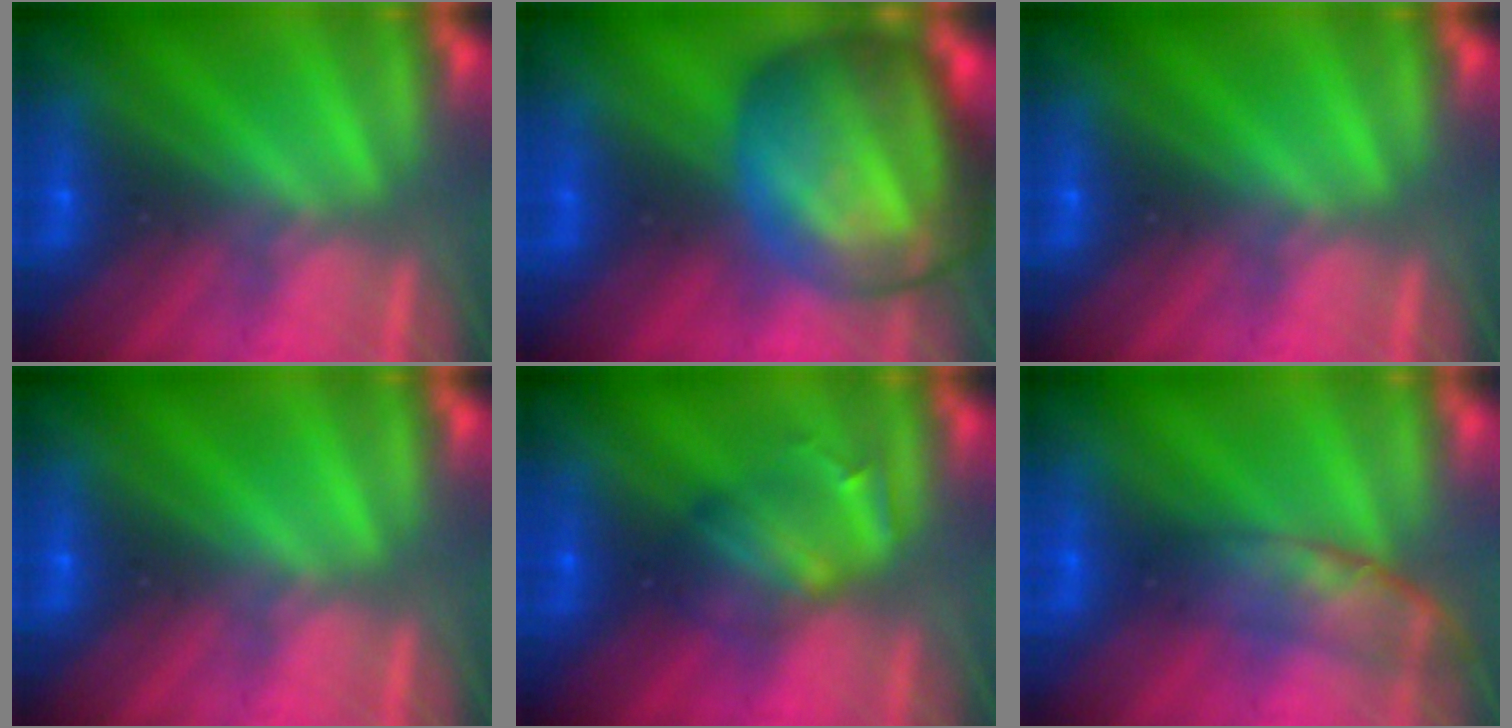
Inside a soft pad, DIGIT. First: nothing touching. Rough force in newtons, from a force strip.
{"total": 8.0}
{"total": 0.0}
{"total": 0.0}
{"total": 2.4}
{"total": 2.7}